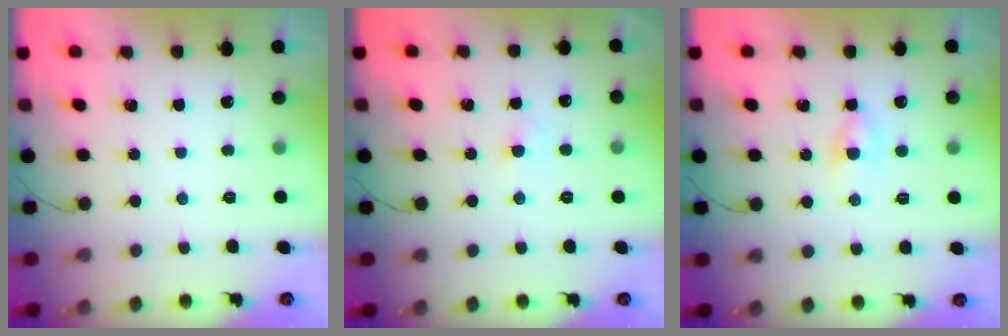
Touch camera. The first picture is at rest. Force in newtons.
{"total": 2.8, "press": 2.6, "slide": 1.0}
{"total": 3.7, "press": 3.5, "slide": 1.3}